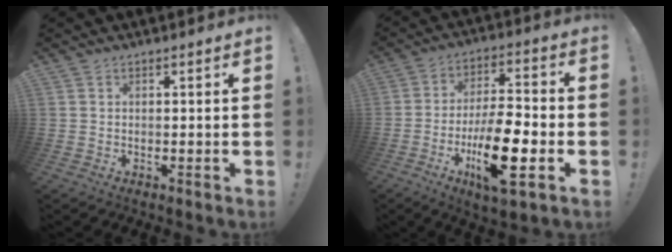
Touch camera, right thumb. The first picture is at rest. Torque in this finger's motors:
{"motor_torque": [0.75, 1.19, 1.51, -1.24, 0.49]}